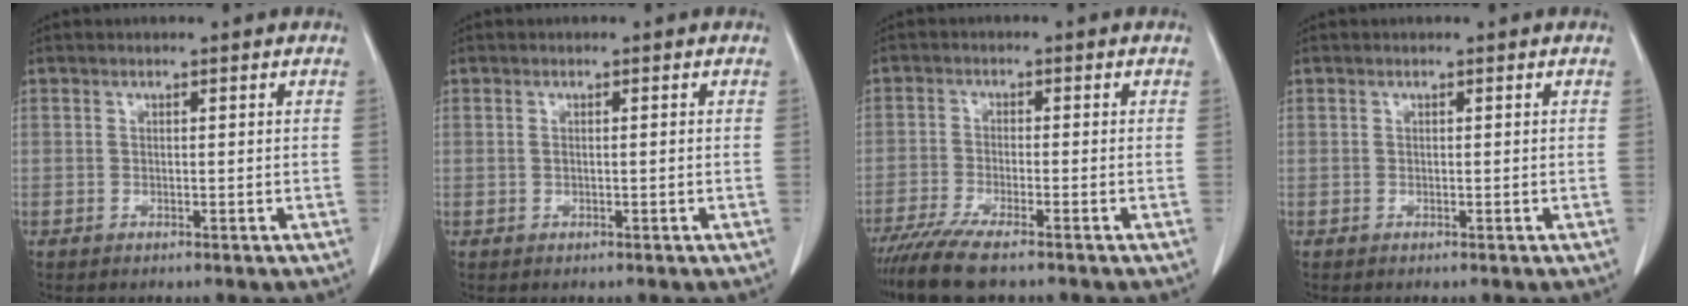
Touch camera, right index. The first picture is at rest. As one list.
[{"total": 1.3, "force": [-0.1, 0.6, 1.1], "torque": [-0.038, 0.006, 0.002]}, {"total": 8.5, "force": [-6.4, 1.7, 5.3], "torque": [-0.098, -0.021, -0.109]}, {"total": 0.0}]